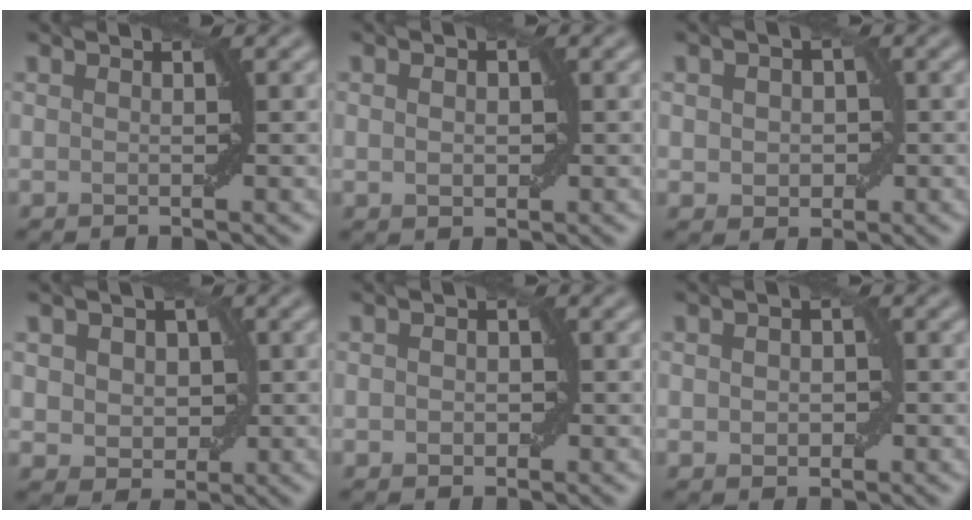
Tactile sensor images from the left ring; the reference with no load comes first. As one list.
[{"total": 1.4, "force": [0.1, 1.0, 1.0], "torque": [-0.017, 0.002, 0.003]}, {"total": 2.8, "force": [0.1, 2.2, 1.7], "torque": [-0.022, 0.003, -0.003]}, {"total": 4.8, "force": [0.9, 3.7, 2.9], "torque": [-0.031, 0.019, -0.002]}, {"total": 1.4, "force": [-0.2, 1.1, 0.9], "torque": [-0.005, 0.003, -0.005]}, {"total": 2.3, "force": [-0.1, 1.6, 1.6], "torque": [-0.016, 0.002, -0.003]}]